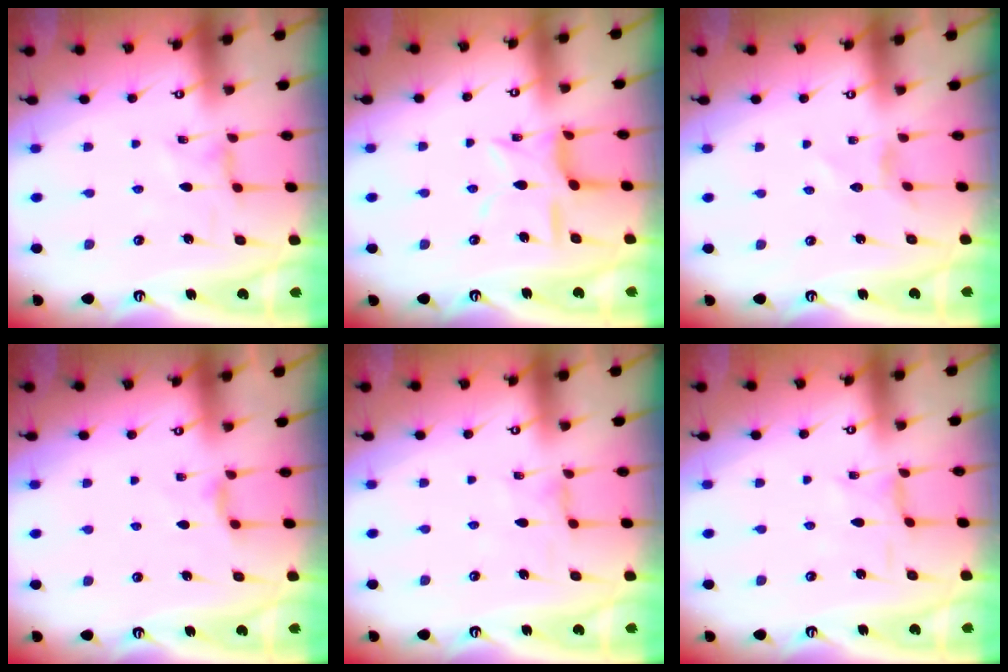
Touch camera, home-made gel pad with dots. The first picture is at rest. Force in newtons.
{"total": 9.8, "press": 9.7, "slide": 0.8}
{"total": 1.3, "press": 1.2, "slide": 0.2}
{"total": 4.6, "press": 4.5, "slide": 0.7}
{"total": 1.7, "press": 1.7, "slide": 0.3}
{"total": 0.6, "press": 0.5, "slide": 0.2}